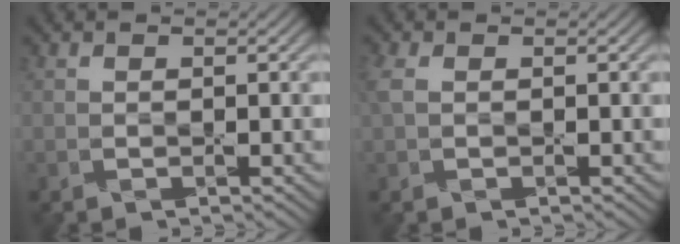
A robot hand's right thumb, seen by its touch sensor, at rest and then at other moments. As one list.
[{"total": 1.8, "force": [0.4, 1.0, 1.4], "torque": [-0.042, 0.008, 0.005]}]